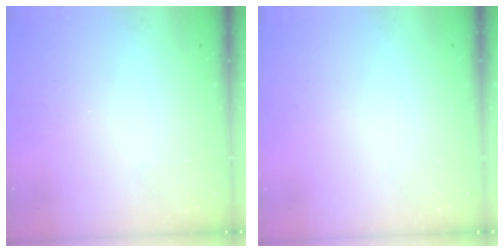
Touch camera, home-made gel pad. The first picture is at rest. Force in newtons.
{"total": 0.0}